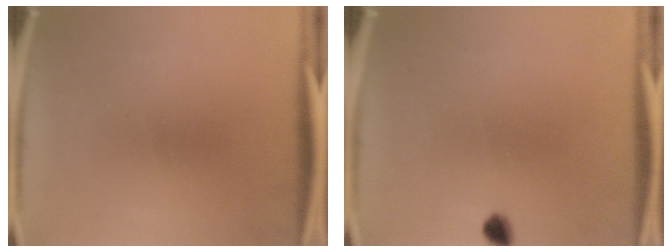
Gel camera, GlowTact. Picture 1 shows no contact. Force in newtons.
{"total": 2.4}